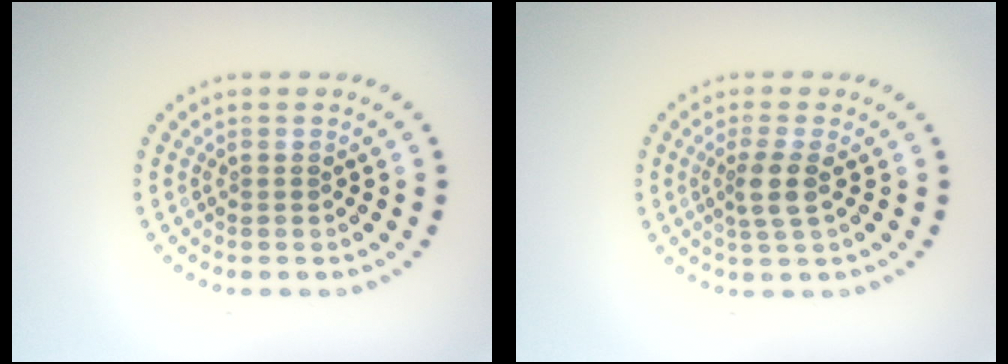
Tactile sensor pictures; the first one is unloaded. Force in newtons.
{"total": 2.5, "press": 2.1, "slide": 1.3}